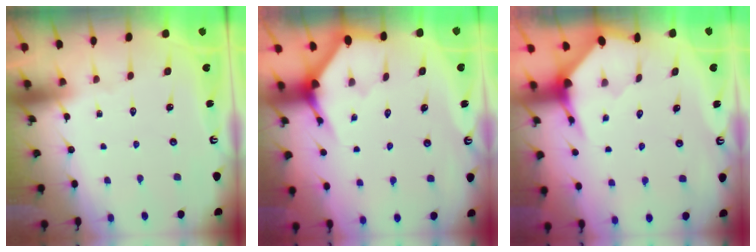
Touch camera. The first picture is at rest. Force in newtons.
{"total": 3.4, "press": 3.4, "slide": 0.2}
{"total": 3.7, "press": 3.7, "slide": 0.4}